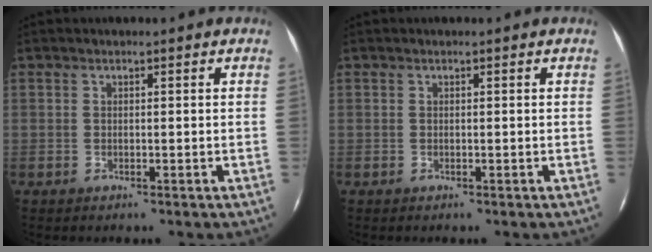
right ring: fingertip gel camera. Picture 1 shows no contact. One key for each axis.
{"total": 0.0}